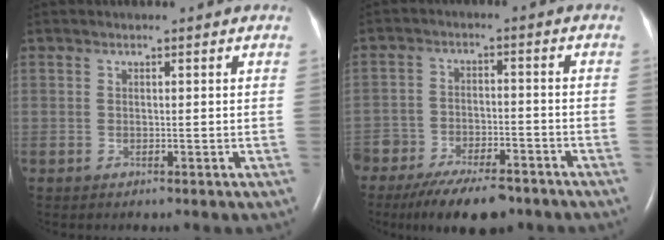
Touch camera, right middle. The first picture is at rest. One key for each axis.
{"total": 12.6, "fx": -9.8, "fy": 4.6, "fz": 6.5, "tx": -0.100, "ty": -0.011, "tz": -0.154}